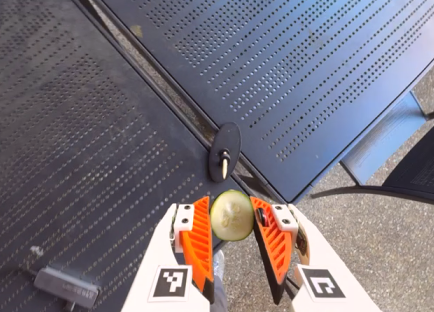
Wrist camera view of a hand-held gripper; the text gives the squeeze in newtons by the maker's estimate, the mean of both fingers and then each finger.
{"total": 7.2, "left": 6.7, "right": 7.7}